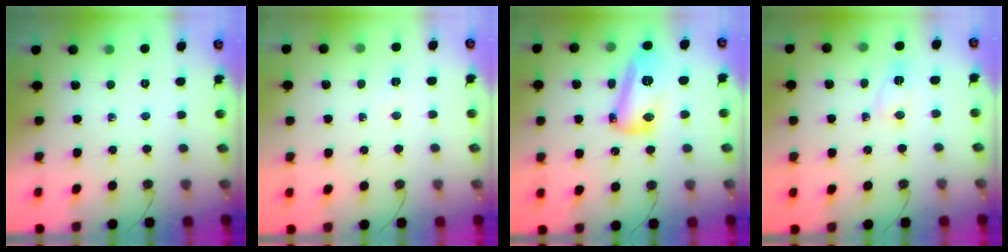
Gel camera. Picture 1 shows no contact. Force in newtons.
{"total": 2.4, "press": 2.3, "slide": 0.7}
{"total": 14.0, "press": 13.9, "slide": 1.6}
{"total": 3.3, "press": 3.3, "slide": 0.4}